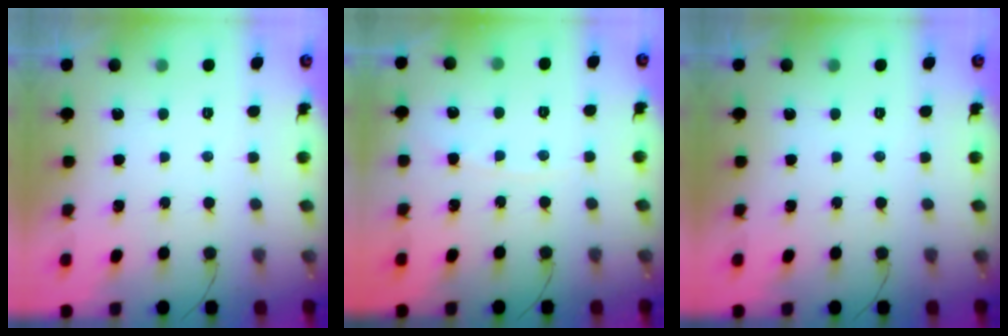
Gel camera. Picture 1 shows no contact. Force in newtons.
{"total": 3.5, "press": 3.5, "slide": 0.4}
{"total": 0.0}